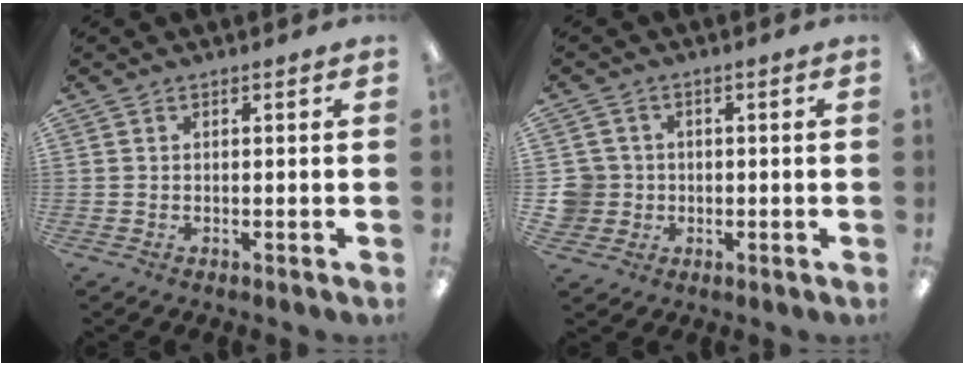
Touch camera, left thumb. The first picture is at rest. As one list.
[{"total": 5.4, "force": [-0.3, 5.4, 0.6], "torque": [-0.027, 0.009, -0.006]}]